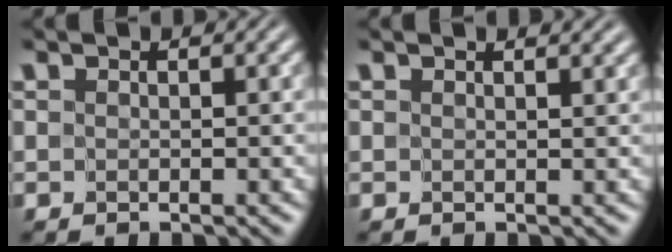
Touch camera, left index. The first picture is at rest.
{"total": 1.9, "force": [1.5, 0.6, 1.0], "torque": [0.001, 0.006, 0.007]}